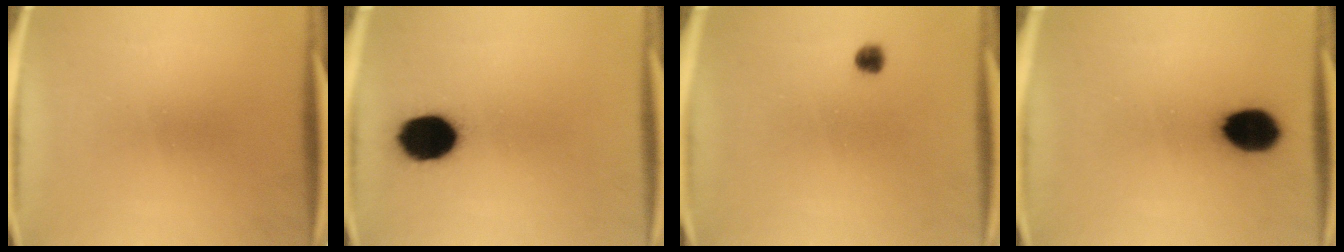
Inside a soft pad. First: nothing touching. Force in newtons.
{"total": 11.6}
{"total": 2.4}
{"total": 10.1}